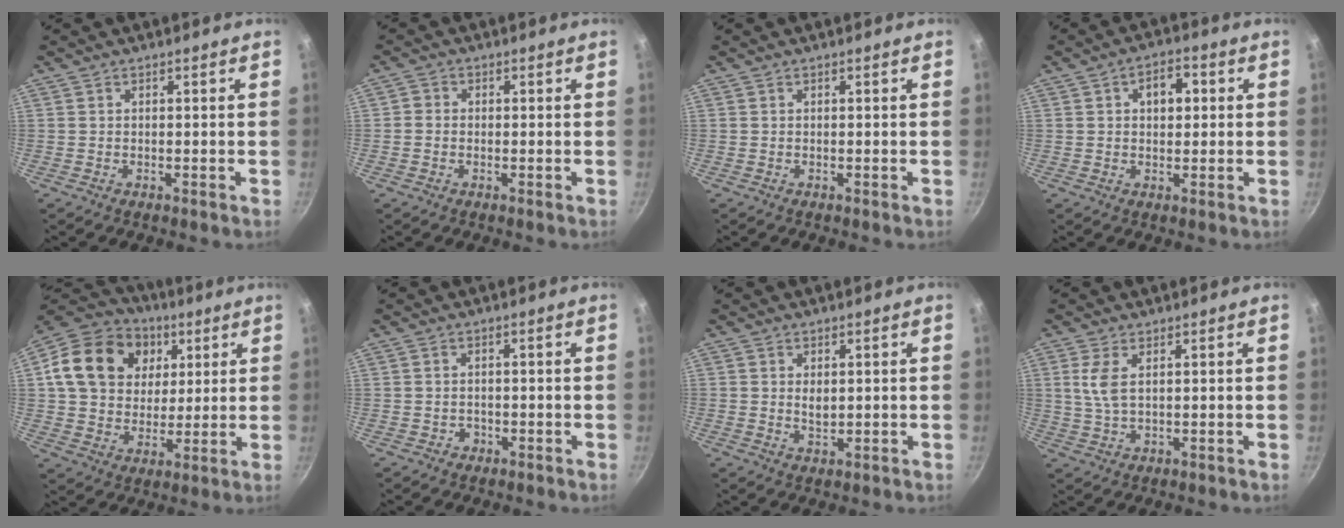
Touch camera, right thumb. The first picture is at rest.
{"total": 1.7, "force": [-0.4, 1.5, 0.7], "torque": [-0.011, 0.007, -0.013]}
{"total": 0.0}
{"total": 5.9, "force": [1.4, 3.9, 4.2], "torque": [-0.036, 0.012, 0.015]}
{"total": 19.8, "force": [5.3, 15.9, 10.5], "torque": [-0.172, 0.012, 0.086]}
{"total": 1.6, "force": [-0.7, 1.4, 0.5], "torque": [-0.002, 0.008, -0.007]}
{"total": 2.5, "force": [0.4, 1.6, 1.9], "torque": [-0.032, -0.005, 0.009]}
{"total": 5.0, "force": [1.4, 2.3, 4.2], "torque": [-0.092, -0.003, 0.031]}